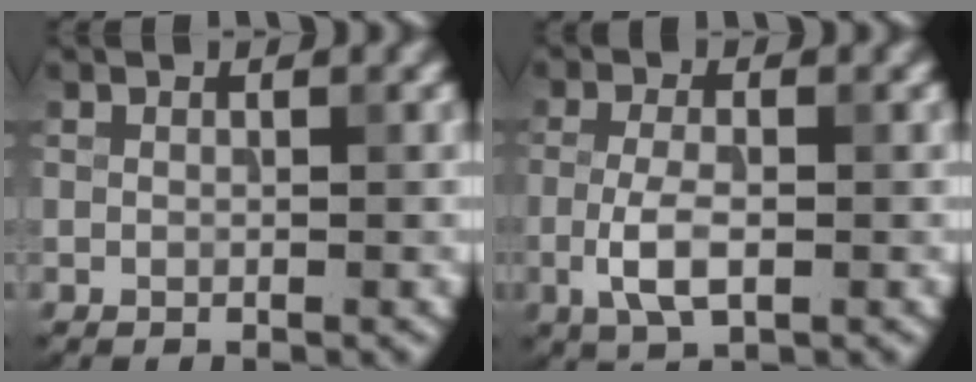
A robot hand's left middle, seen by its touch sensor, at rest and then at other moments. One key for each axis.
{"total": 3.4, "fx": -1.0, "fy": 1.3, "fz": 3.0, "tx": -0.069, "ty": -0.003, "tz": -0.024}